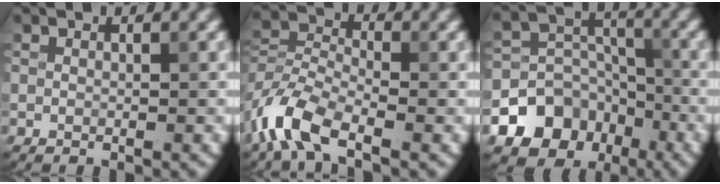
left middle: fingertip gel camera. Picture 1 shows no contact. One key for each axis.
{"total": 6.1, "fx": -3.7, "fy": 2.9, "fz": 3.9, "tx": -0.079, "ty": 0.001, "tz": -0.088}
{"total": 10.7, "fx": -5.8, "fy": 8.4, "fz": 3.1, "tx": -0.048, "ty": -0.007, "tz": -0.116}